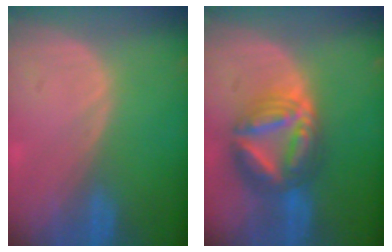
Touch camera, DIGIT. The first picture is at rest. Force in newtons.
{"total": 9.0, "press": 8.9, "slide": 0.9}